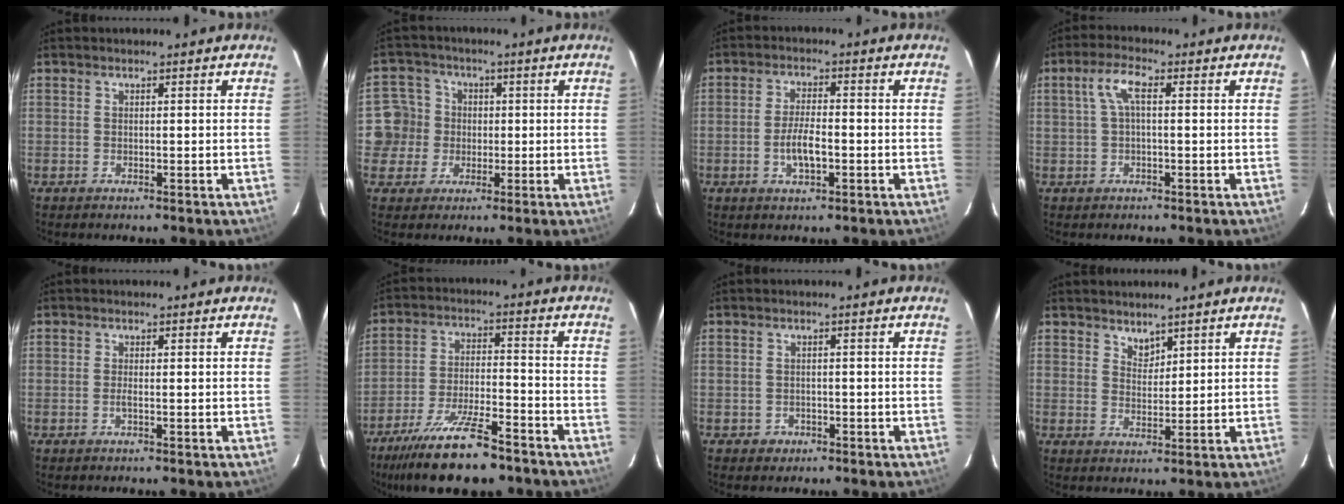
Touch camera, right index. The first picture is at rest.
{"total": 6.7, "force": [-0.3, 6.7, 0.8], "torque": [-0.015, 0.019, -0.011]}
{"total": 5.2, "force": [-1.6, 1.8, 4.6], "torque": [-0.093, 0.003, -0.027]}
{"total": 4.3, "force": [0.7, 1.2, 4.1], "torque": [-0.083, 0.012, 0.014]}
{"total": 0.7, "force": [-0.2, -0.1, 0.7], "torque": [-0.010, 0.001, -0.004]}
{"total": 16.3, "force": [-12.7, 4.0, 9.3], "torque": [-0.192, -0.019, -0.211]}
{"total": 2.2, "force": [-1.0, 1.9, 0.3], "torque": [-0.008, 0.002, -0.010]}
{"total": 2.6, "force": [2.3, 1.1, 0.6], "torque": [-0.005, 0.001, 0.043]}